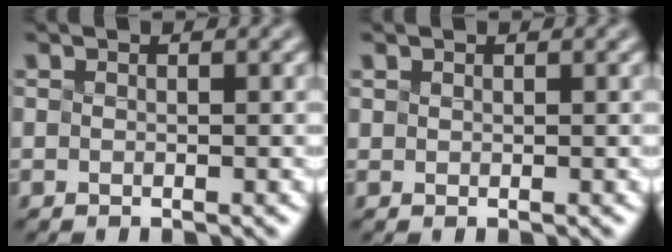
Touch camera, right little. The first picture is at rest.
{"total": 0.9, "force": [0.1, -0.4, -0.7], "torque": [-0.001, -0.008, 0.020]}